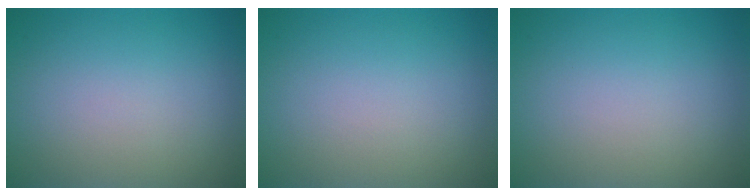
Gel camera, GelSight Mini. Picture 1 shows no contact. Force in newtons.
{"total": 0.0}
{"total": 0.0}